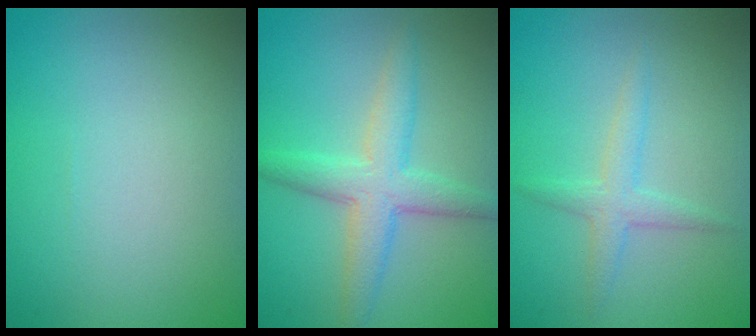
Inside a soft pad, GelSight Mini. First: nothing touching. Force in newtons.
{"total": 4.3, "press": 4.3, "slide": 0.2}
{"total": 2.0, "press": 2.0, "slide": 0.1}